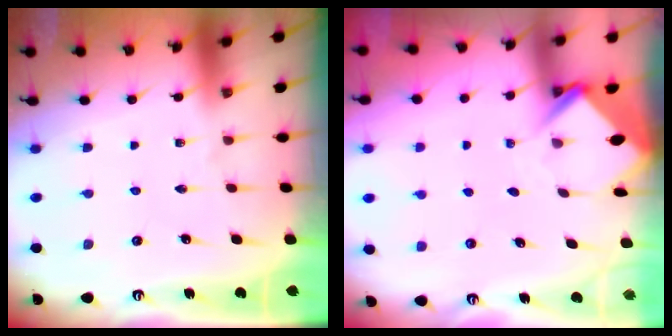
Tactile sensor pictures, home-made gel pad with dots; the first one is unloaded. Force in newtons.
{"total": 4.0, "press": 4.0, "slide": 0.1}